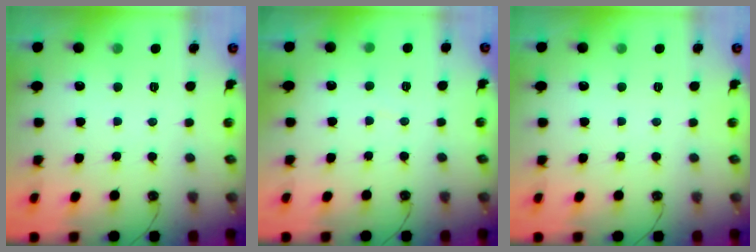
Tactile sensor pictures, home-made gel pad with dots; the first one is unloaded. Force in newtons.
{"total": 2.9, "press": 2.9, "slide": 0.3}
{"total": 0.0}